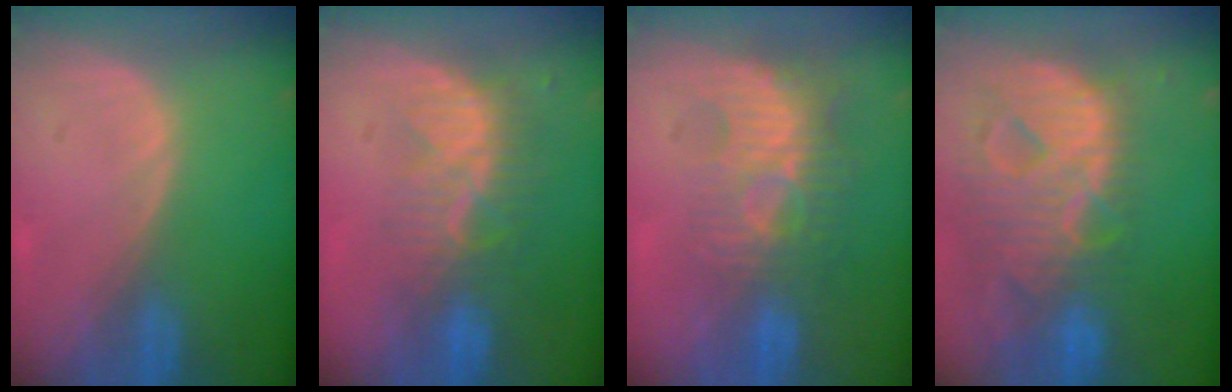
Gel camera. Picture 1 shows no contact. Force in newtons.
{"total": 8.1, "press": 7.4, "slide": 3.5}
{"total": 9.9, "press": 8.6, "slide": 5.0}
{"total": 13.1, "press": 11.1, "slide": 6.9}